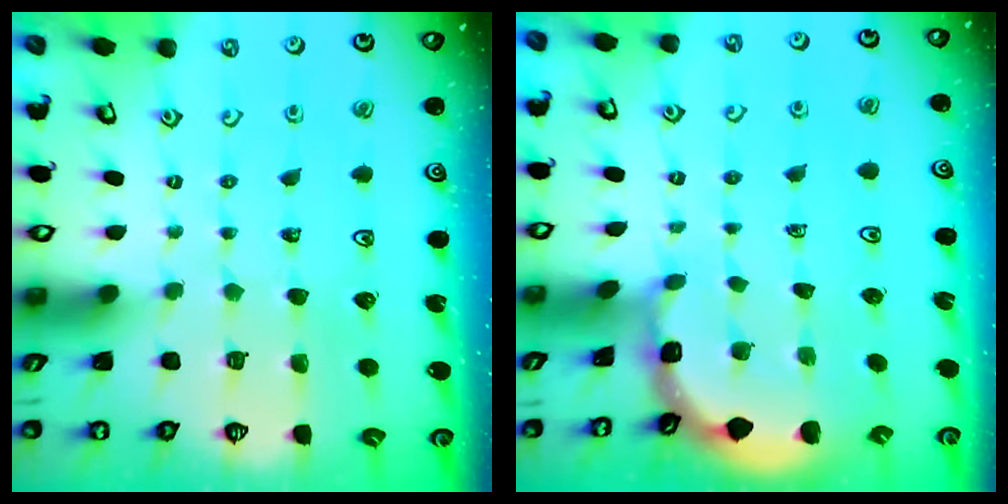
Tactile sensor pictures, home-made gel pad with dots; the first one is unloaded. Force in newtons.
{"total": 1.7, "press": 1.7, "slide": 0.2}